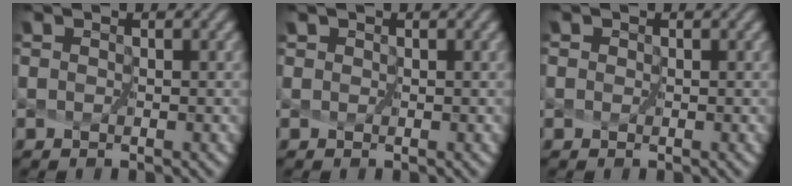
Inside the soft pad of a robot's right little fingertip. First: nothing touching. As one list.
[{"total": 0.9, "force": [0.4, 0.7, 0.3], "torque": [-0.007, 0.007, 0.002]}, {"total": 0.5, "force": [0.1, 0.5, 0.2], "torque": [-0.007, 0.004, 0.000]}]